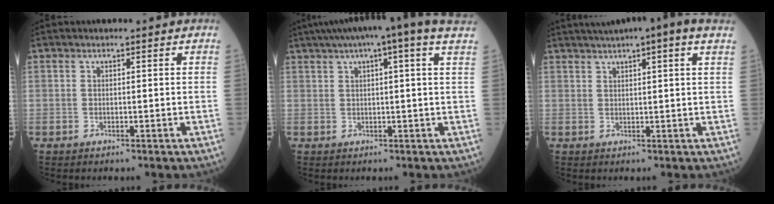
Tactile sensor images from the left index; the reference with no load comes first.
{"total": 12.7, "force": [9.4, 0.4, 8.6], "torque": [-0.145, 0.050, 0.123]}
{"total": 10.6, "force": [7.9, 0.7, 7.0], "torque": [-0.114, 0.039, 0.108]}